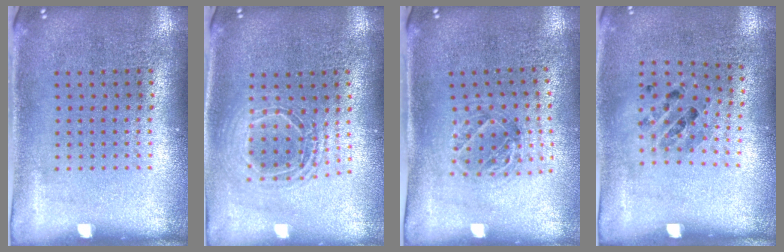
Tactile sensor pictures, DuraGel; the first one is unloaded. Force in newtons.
{"total": 1.6, "press": 1.3, "slide": 0.8}
{"total": 1.1, "press": 1.1, "slide": 0.2}
{"total": 0.9, "press": 0.7, "slide": 0.5}